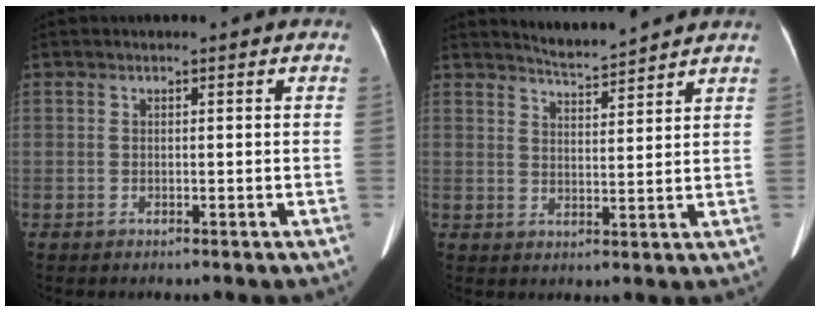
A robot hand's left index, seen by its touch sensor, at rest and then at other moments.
{"total": 5.0, "force": [5.0, -0.5, 0.6], "torque": [-0.022, 0.000, 0.083]}